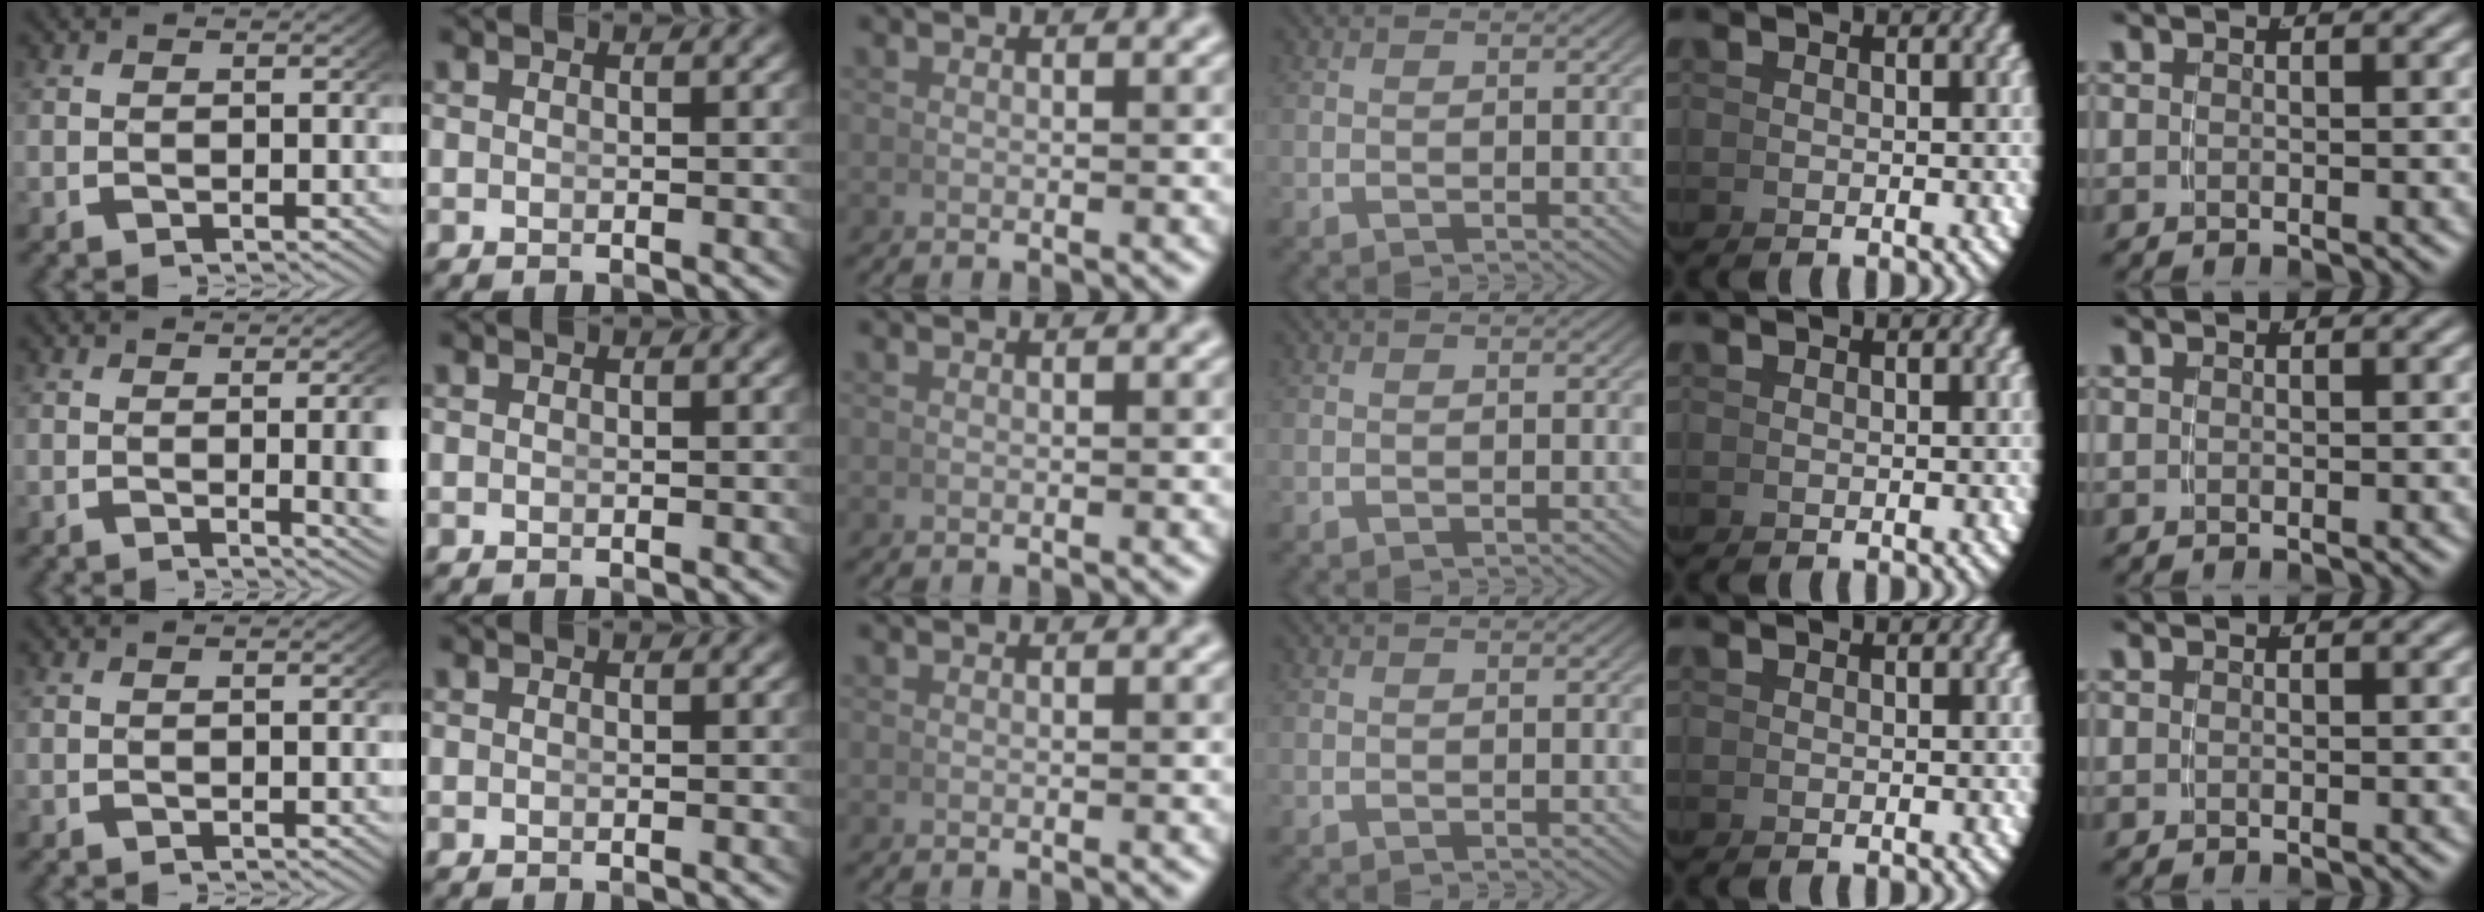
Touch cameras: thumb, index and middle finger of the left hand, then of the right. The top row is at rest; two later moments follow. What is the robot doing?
{"motion": "lift_and_place", "object": "dispenser bottle"}